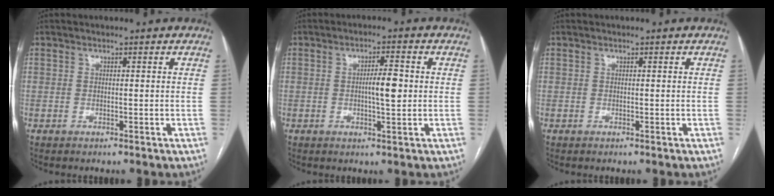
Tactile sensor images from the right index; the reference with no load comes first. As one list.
[{"total": 4.5, "force": [0.1, 0.8, 4.5], "torque": [-0.073, 0.004, 0.001]}, {"total": 0.0}]